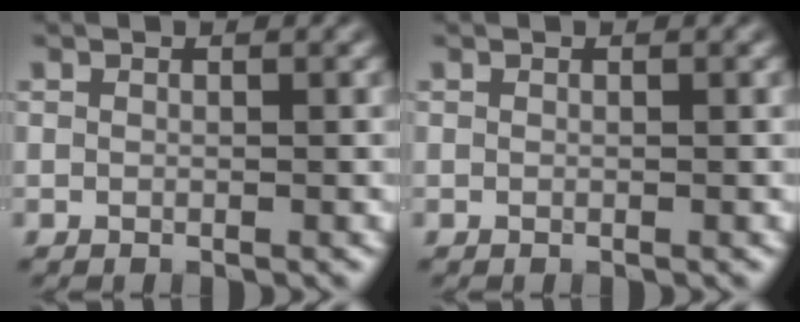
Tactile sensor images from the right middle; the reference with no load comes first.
{"total": 0.0}